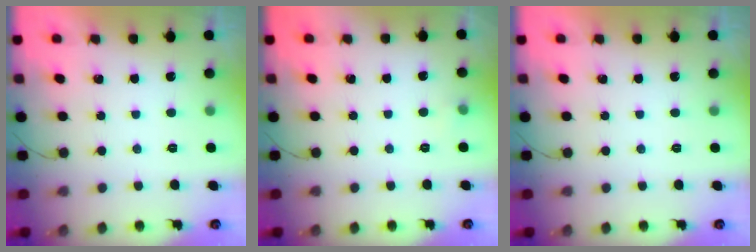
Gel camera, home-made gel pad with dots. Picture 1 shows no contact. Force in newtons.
{"total": 3.1, "press": 2.9, "slide": 1.1}
{"total": 0.0}